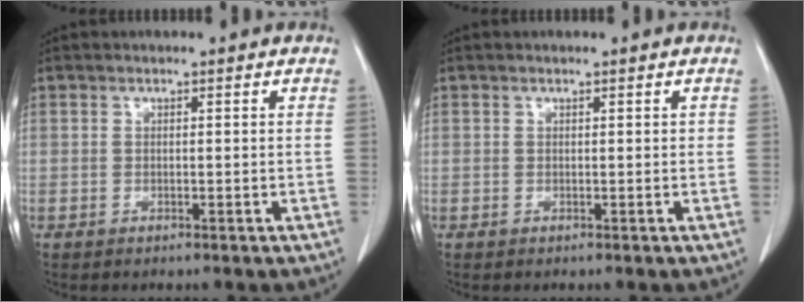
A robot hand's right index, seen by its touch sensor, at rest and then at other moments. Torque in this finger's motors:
{"motor_torque": [0.17, -0.13, 0.01, 0.01]}